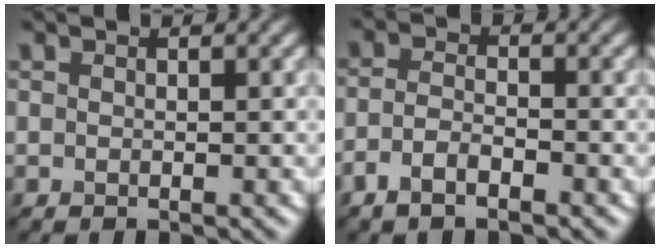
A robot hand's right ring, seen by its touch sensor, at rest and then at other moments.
{"total": 2.6, "force": [-1.6, 0.9, 1.8], "torque": [-0.038, 0.001, -0.037]}